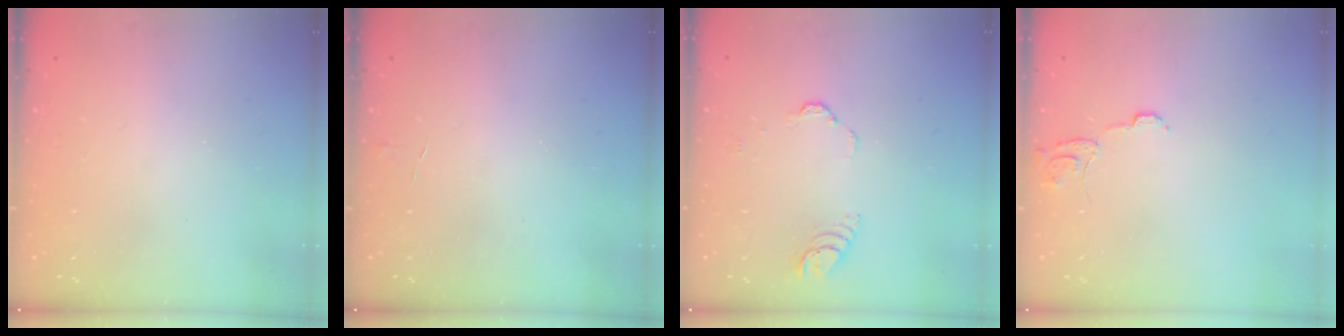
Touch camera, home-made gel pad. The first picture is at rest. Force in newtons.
{"total": 2.9, "press": 2.9, "slide": 0.3}
{"total": 3.3, "press": 3.3, "slide": 0.3}
{"total": 7.7, "press": 7.7, "slide": 0.4}